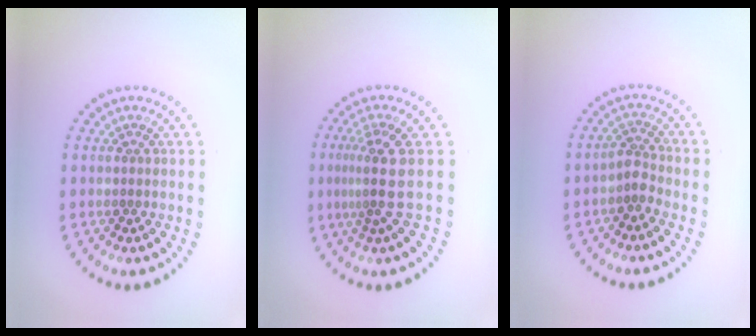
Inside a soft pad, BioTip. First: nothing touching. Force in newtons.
{"total": 3.3, "press": 2.4, "slide": 2.3}
{"total": 1.9, "press": 1.4, "slide": 1.2}